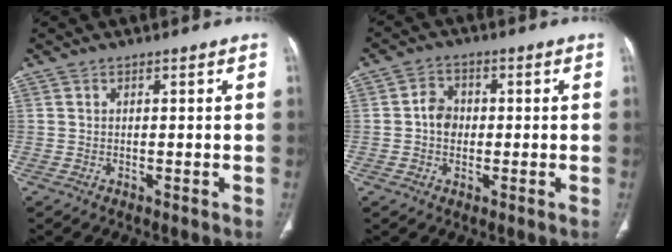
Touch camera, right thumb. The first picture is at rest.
{"total": 4.6, "force": [-0.2, 3.8, 2.5], "torque": [-0.024, 0.011, -0.012]}